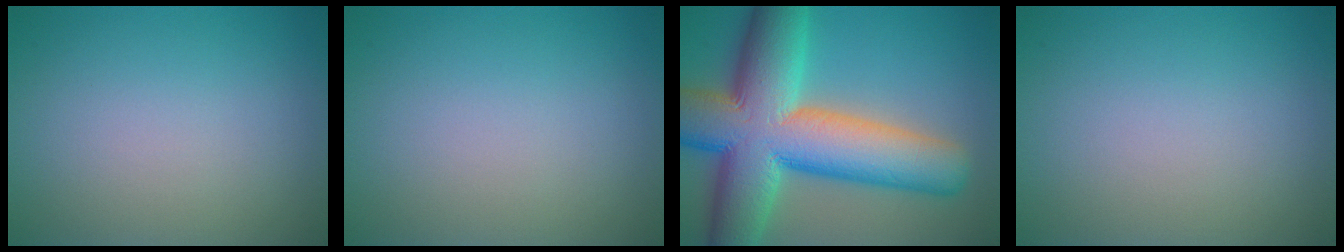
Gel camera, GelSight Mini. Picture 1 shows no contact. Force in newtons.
{"total": 0.0}
{"total": 15.9, "press": 15.9, "slide": 0.7}
{"total": 0.0}